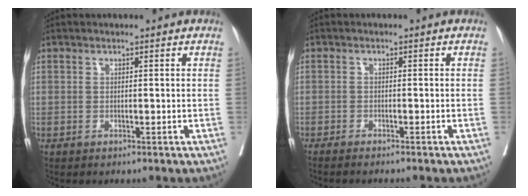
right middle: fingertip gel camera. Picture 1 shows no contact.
{"total": 5.3, "force": [-4.6, 0.1, 2.6], "torque": [-0.025, -0.007, -0.063]}